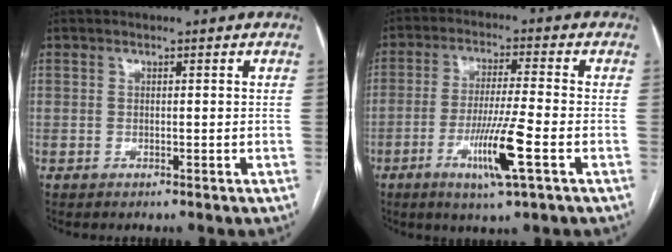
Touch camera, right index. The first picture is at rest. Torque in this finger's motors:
{"motor_torque": [1.48, -0.13, 0.76, 0.15]}